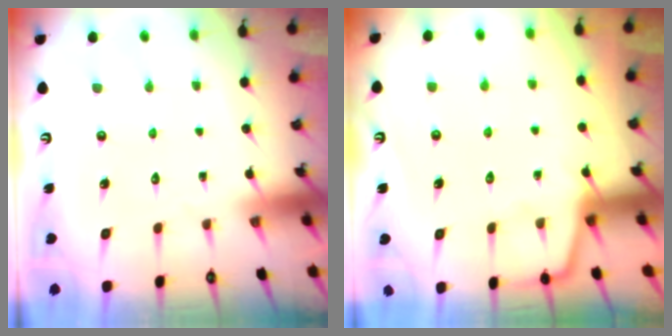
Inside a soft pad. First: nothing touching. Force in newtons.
{"total": 3.0, "press": 3.0, "slide": 0.3}